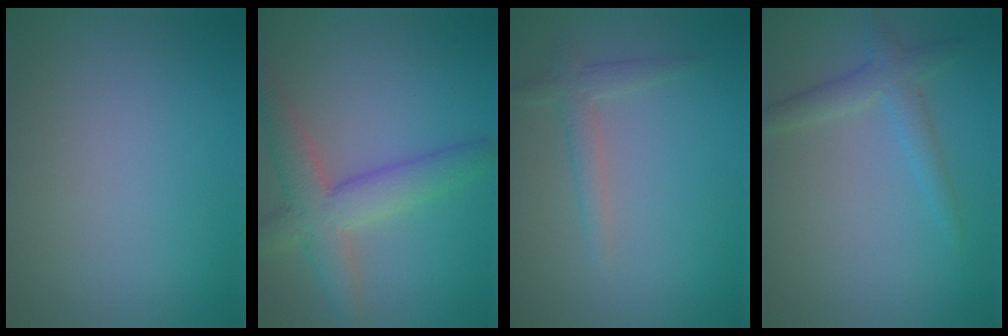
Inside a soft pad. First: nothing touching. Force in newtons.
{"total": 5.7, "press": 5.7, "slide": 0.4}
{"total": 2.0, "press": 2.0, "slide": 0.2}
{"total": 2.4, "press": 2.4, "slide": 0.1}